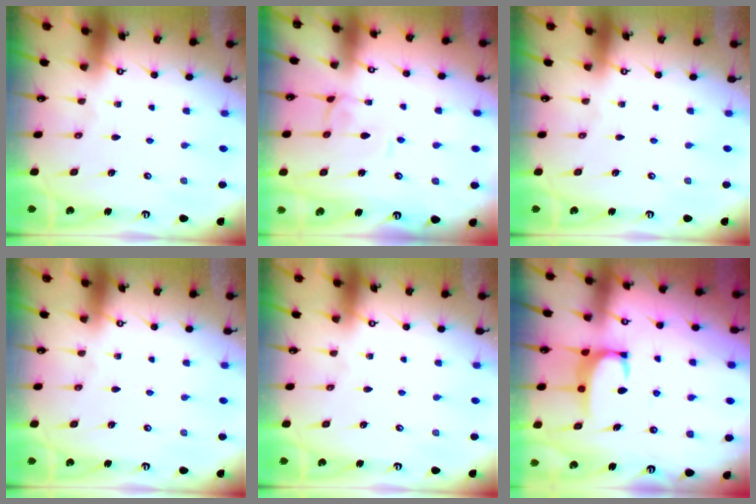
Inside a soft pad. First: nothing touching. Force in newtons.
{"total": 0.8, "press": 0.7, "slide": 0.3}
{"total": 0.0}
{"total": 0.0}
{"total": 0.0}
{"total": 2.7, "press": 2.7, "slide": 0.3}